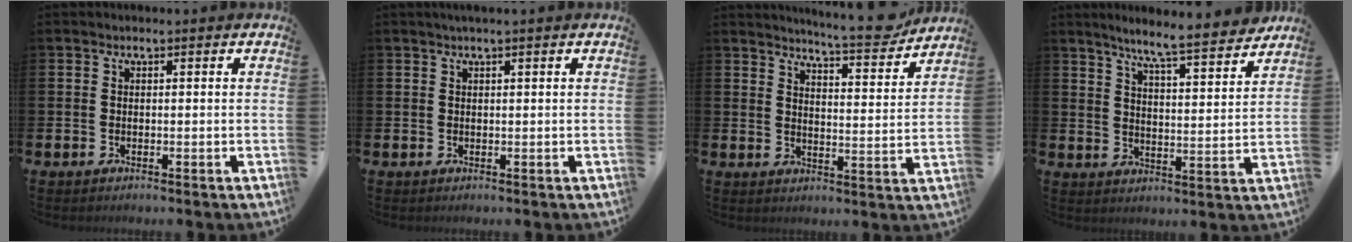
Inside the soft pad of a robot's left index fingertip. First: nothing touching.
{"total": 1.0, "force": [0.8, -0.1, 0.6], "torque": [-0.016, 0.005, 0.015]}
{"total": 6.2, "force": [6.0, 0.1, 1.4], "torque": [-0.021, -0.040, 0.104]}
{"total": 7.7, "force": [7.1, 0.0, 2.9], "torque": [-0.068, -0.052, 0.119]}